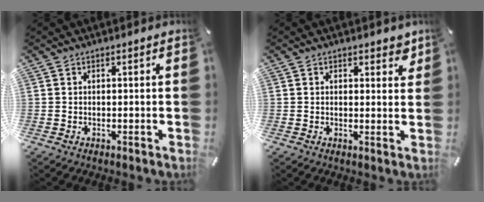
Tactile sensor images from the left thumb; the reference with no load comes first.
{"total": 2.6, "force": [1.5, 1.7, 1.3], "torque": [-0.006, -0.003, 0.021]}